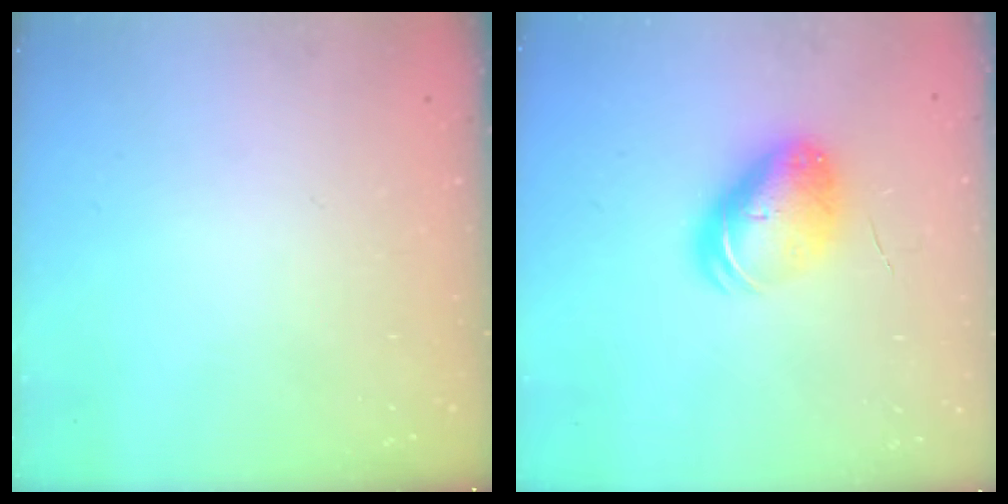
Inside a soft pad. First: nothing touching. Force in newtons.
{"total": 9.4, "press": 9.2, "slide": 1.6}